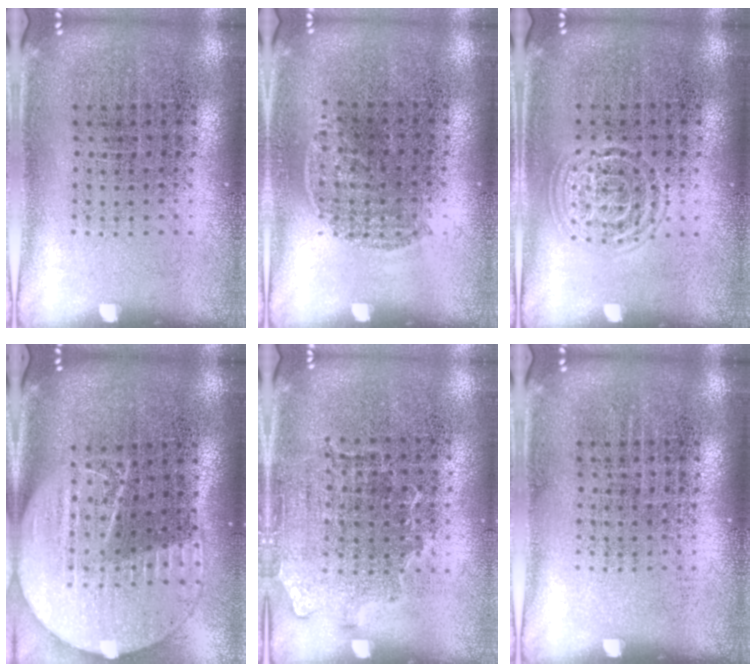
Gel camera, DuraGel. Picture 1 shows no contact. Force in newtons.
{"total": 0.5, "press": 0.2, "slide": 0.5}
{"total": 1.3, "press": 1.3, "slide": 0.2}
{"total": 2.1, "press": 1.9, "slide": 1.0}
{"total": 1.4, "press": 1.1, "slide": 0.8}
{"total": 0.0}